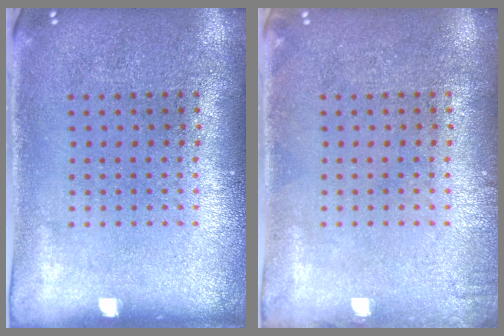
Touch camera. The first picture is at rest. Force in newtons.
{"total": 0.7, "press": 0.7, "slide": 0.1}